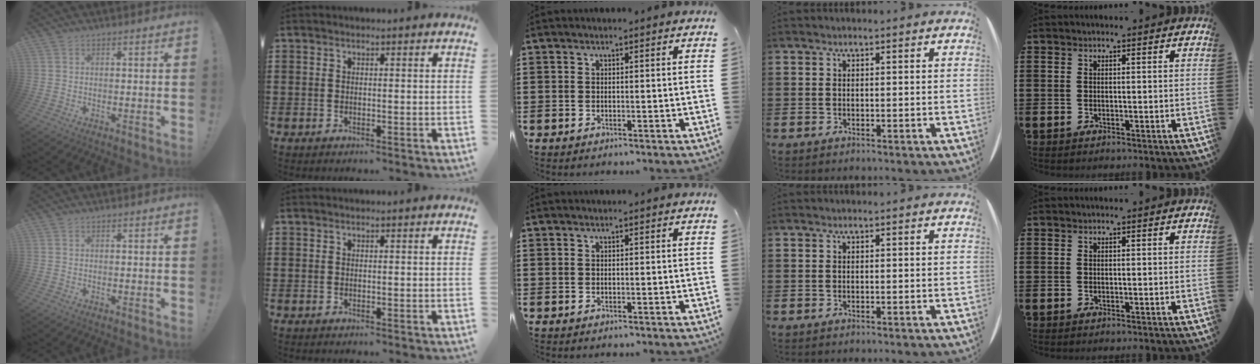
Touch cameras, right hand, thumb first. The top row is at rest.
{}